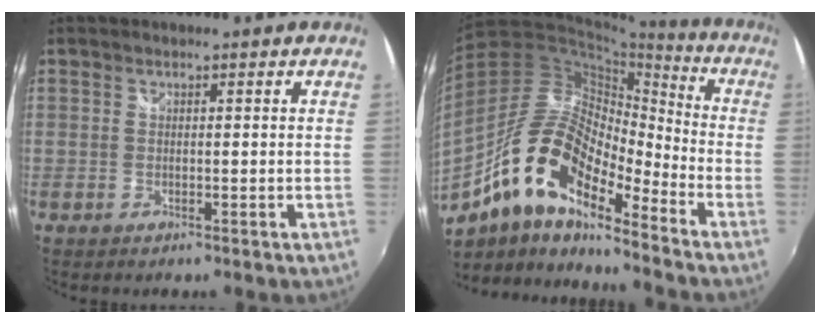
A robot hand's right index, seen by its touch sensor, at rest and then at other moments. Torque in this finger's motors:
{"motor_torque": [1.11, -1.03, 1.05, 0.21]}